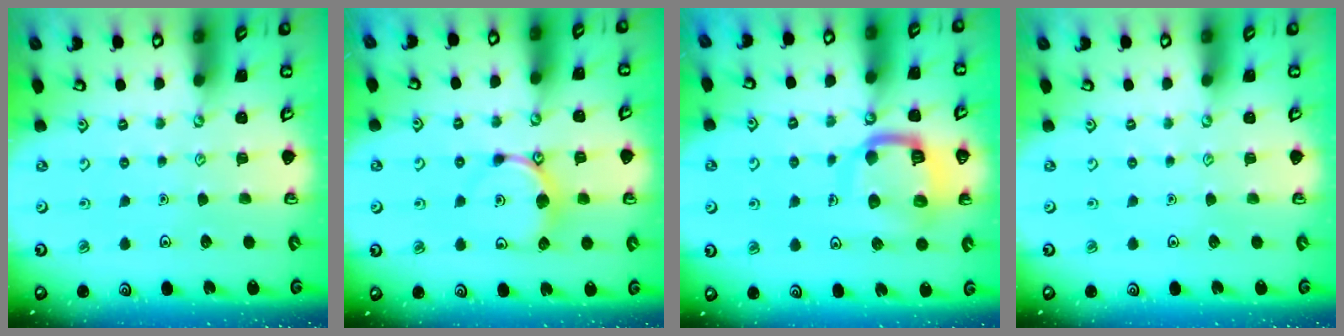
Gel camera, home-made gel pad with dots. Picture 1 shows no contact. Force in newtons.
{"total": 9.4, "press": 9.4, "slide": 0.6}
{"total": 12.8, "press": 12.7, "slide": 1.3}
{"total": 0.0}